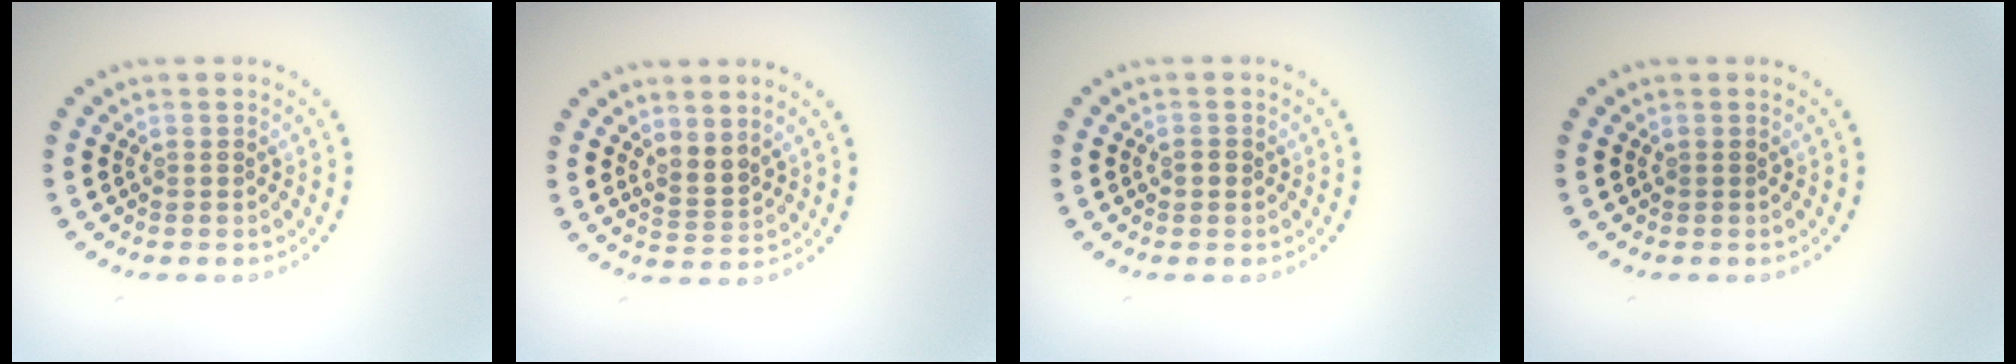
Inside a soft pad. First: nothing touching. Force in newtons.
{"total": 2.0, "press": 1.4, "slide": 1.4}
{"total": 0.8, "press": 0.8, "slide": 0.1}
{"total": 0.0}